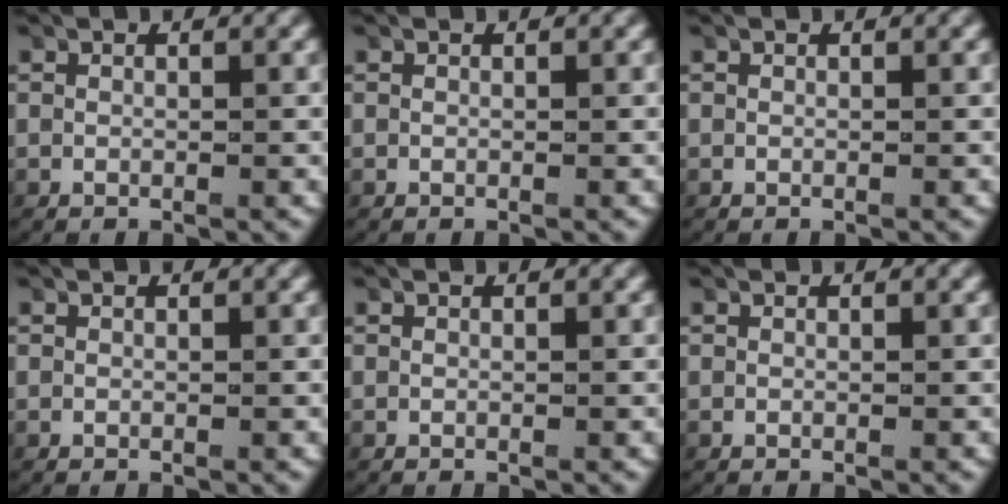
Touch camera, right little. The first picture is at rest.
{"total": 0.0}
{"total": 0.0}
{"total": 0.0}
{"total": 0.0}
{"total": 0.0}